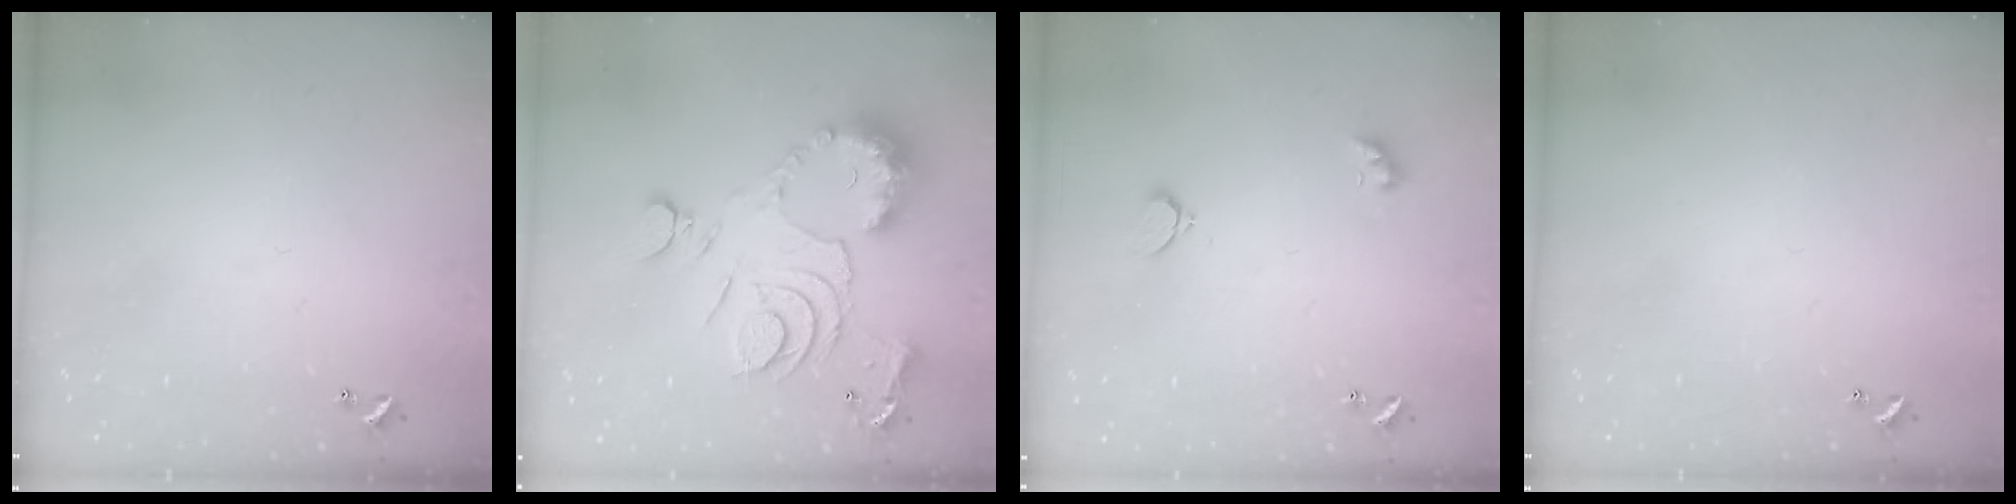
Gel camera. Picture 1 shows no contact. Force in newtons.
{"total": 15.0, "press": 15.0, "slide": 1.6}
{"total": 2.9, "press": 2.8, "slide": 0.7}
{"total": 0.0}